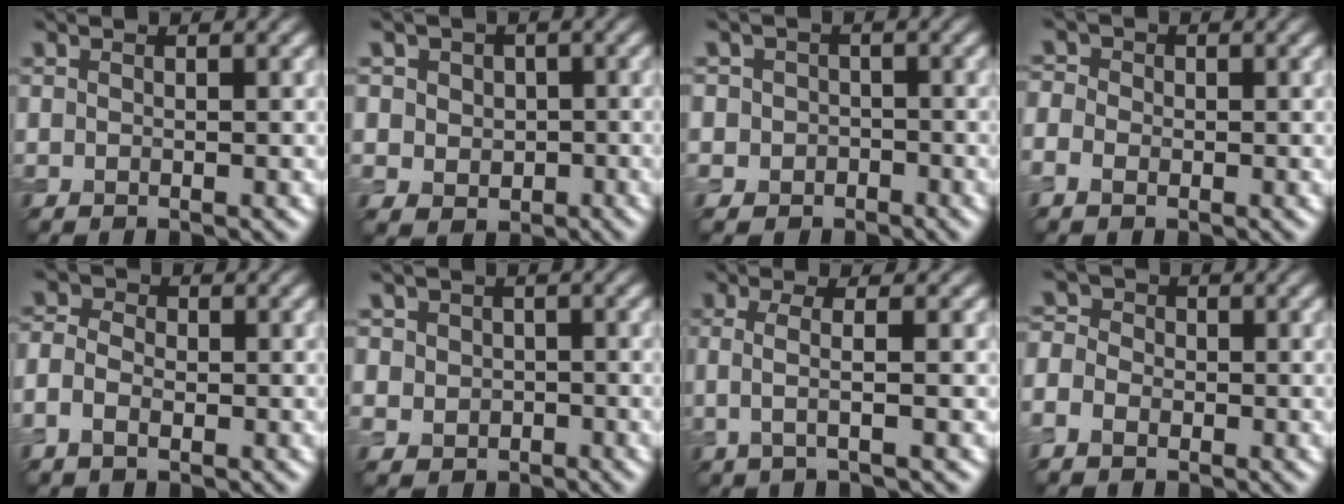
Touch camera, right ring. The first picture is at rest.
{"total": 4.8, "force": [1.0, 4.2, 1.9], "torque": [-0.027, 0.016, 0.002]}
{"total": 3.5, "force": [-0.3, 3.4, 0.7], "torque": [0.010, 0.015, -0.030]}
{"total": 2.9, "force": [-0.5, 2.5, 1.3], "torque": [-0.009, 0.013, -0.031]}
{"total": 3.1, "force": [-1.0, 2.3, 1.8], "torque": [-0.028, 0.004, -0.026]}
{"total": 3.4, "force": [0.2, 3.1, 1.2], "torque": [-0.010, 0.009, -0.009]}
{"total": 2.5, "force": [-0.1, 0.7, 2.4], "torque": [-0.047, -0.004, -0.007]}
{"total": 3.9, "force": [-1.5, 3.3, 1.6], "torque": [-0.022, 0.006, -0.043]}